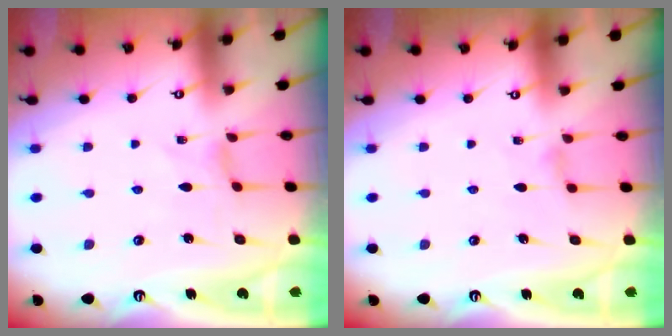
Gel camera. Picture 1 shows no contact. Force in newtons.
{"total": 1.1, "press": 1.1, "slide": 0.4}